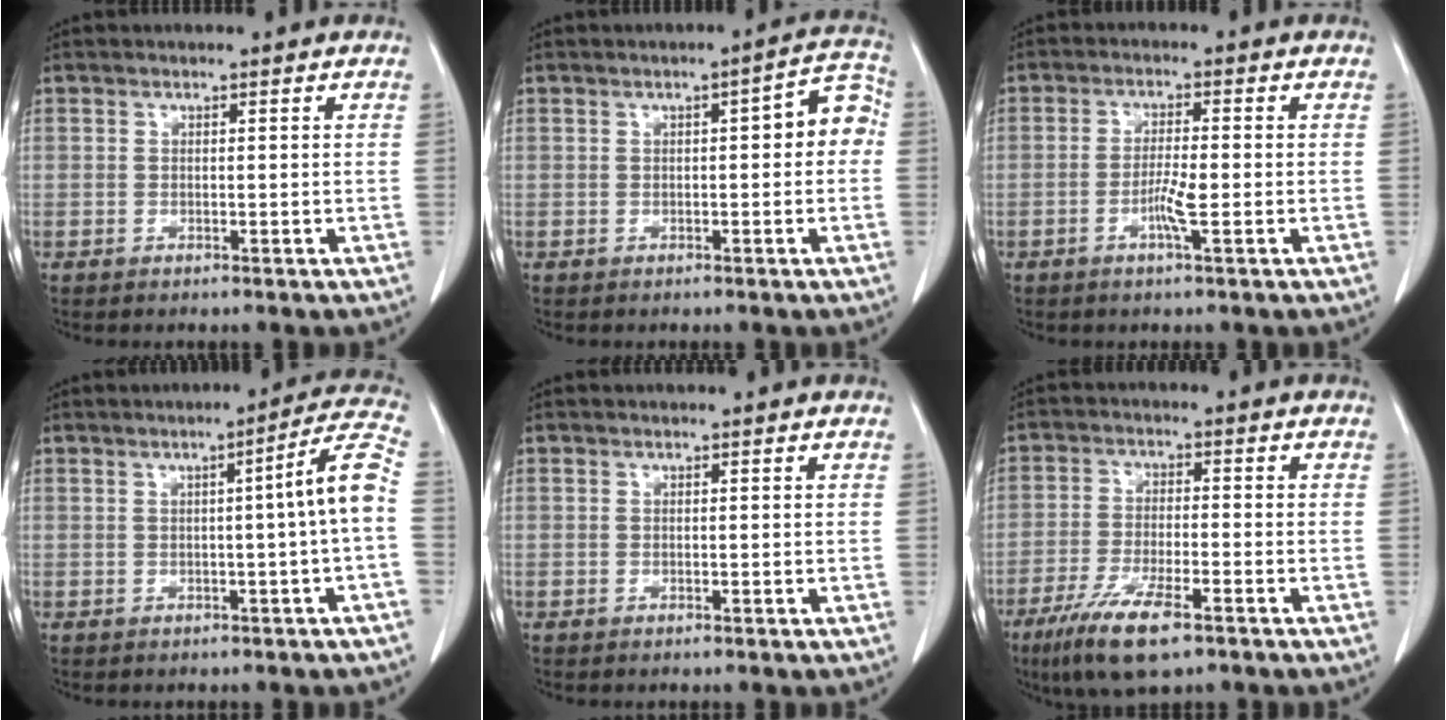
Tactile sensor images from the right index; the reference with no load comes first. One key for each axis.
{"total": 5.7, "fx": 0.4, "fy": 1.7, "fz": 5.4, "tx": -0.060, "ty": 0.029, "tz": 0.001}
{"total": 3.9, "fx": -1.2, "fy": 0.1, "fz": 3.7, "tx": -0.073, "ty": -0.004, "tz": -0.025}
{"total": 7.1, "fx": -0.3, "fy": -1.2, "fz": 7.0, "tx": -0.091, "ty": 0.014, "tz": -0.004}
{"total": 0.0}
{"total": 9.3, "fx": -5.8, "fy": 1.9, "fz": 7.1, "tx": -0.138, "ty": -0.019, "tz": -0.099}